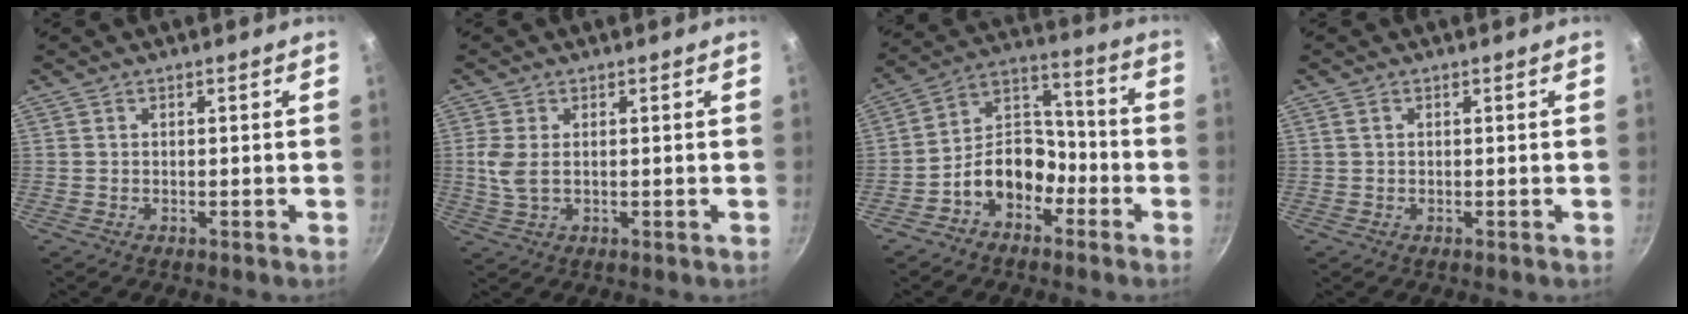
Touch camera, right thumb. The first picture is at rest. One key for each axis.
{"total": 4.2, "fx": 0.3, "fy": 2.3, "fz": 3.5, "tx": -0.094, "ty": -0.002, "tz": 0.009}
{"total": 12.0, "fx": -5.1, "fy": 8.3, "fz": 7.1, "tx": -0.092, "ty": 0.068, "tz": -0.099}
{"total": 0.7, "fx": 0.2, "fy": 0.5, "fz": 0.5, "tx": -0.013, "ty": 0.003, "tz": 0.004}